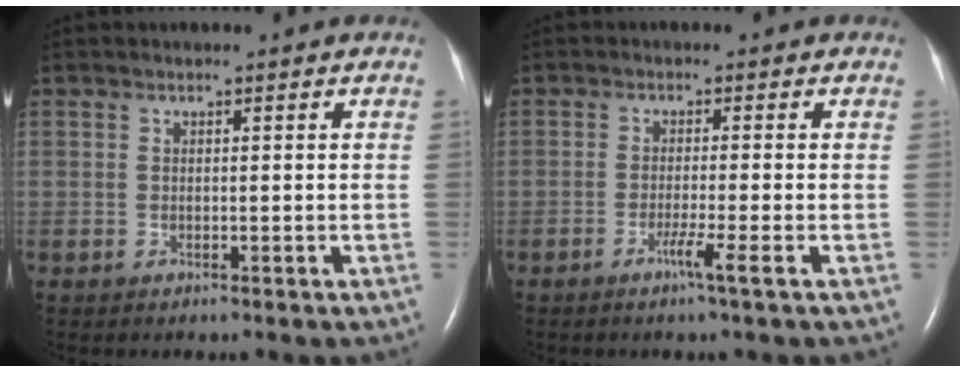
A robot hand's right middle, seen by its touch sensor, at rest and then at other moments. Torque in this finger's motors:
{"motor_torque": [0.41, -0.33, 0.06, 0.02]}